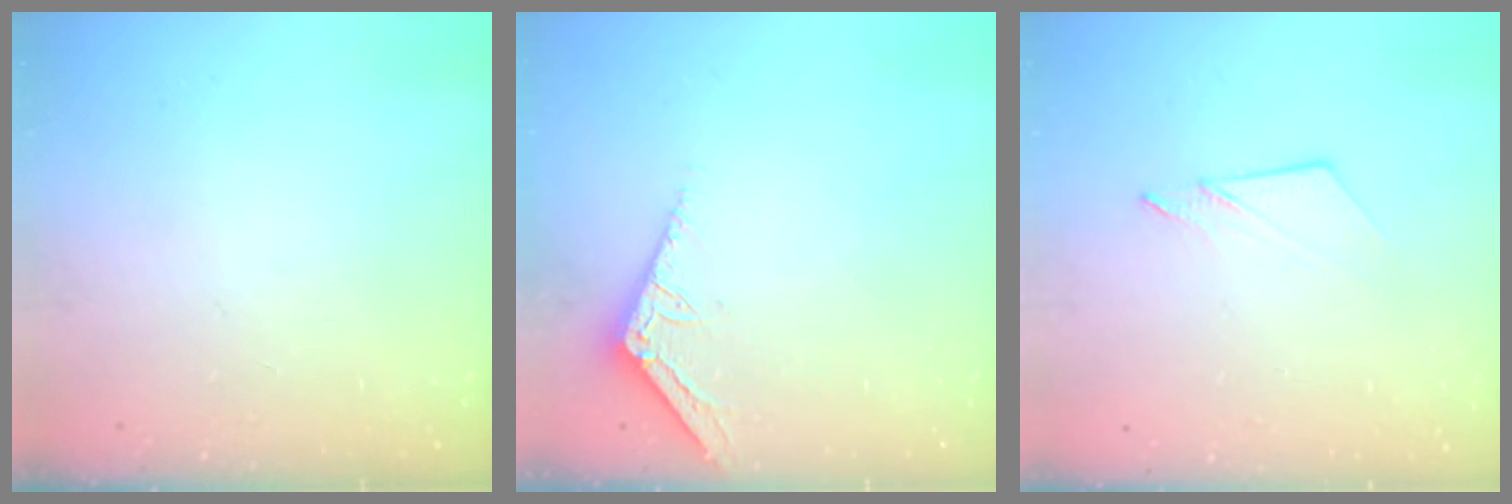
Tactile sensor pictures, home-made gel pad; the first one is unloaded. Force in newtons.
{"total": 3.6, "press": 3.6, "slide": 0.4}
{"total": 4.5, "press": 4.5, "slide": 0.1}